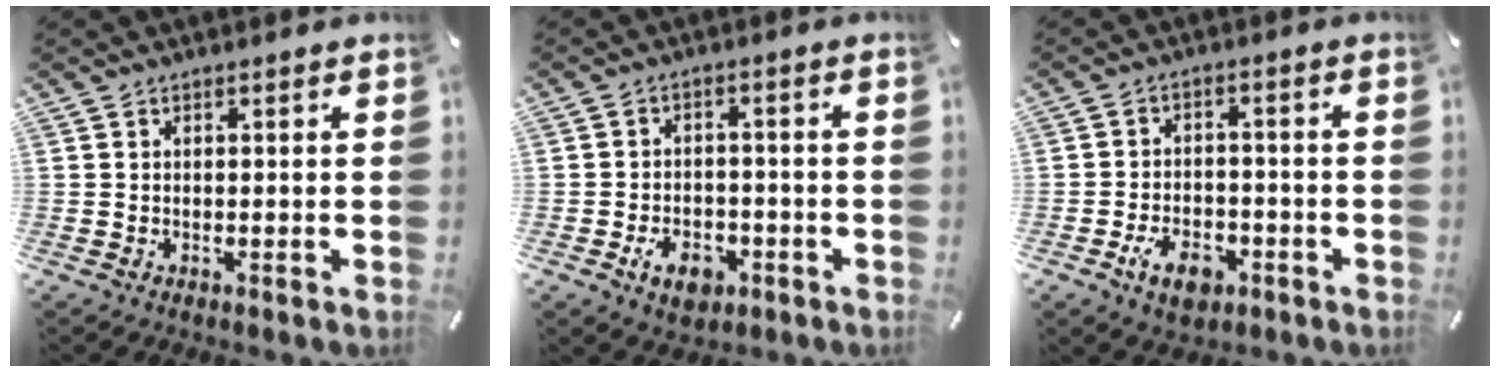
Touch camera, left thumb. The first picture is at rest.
{"total": 6.7, "force": [-3.1, 4.7, 3.6], "torque": [-0.065, 0.012, -0.056]}
{"total": 7.6, "force": [-3.7, 4.8, 4.6], "torque": [-0.086, 0.012, -0.068]}